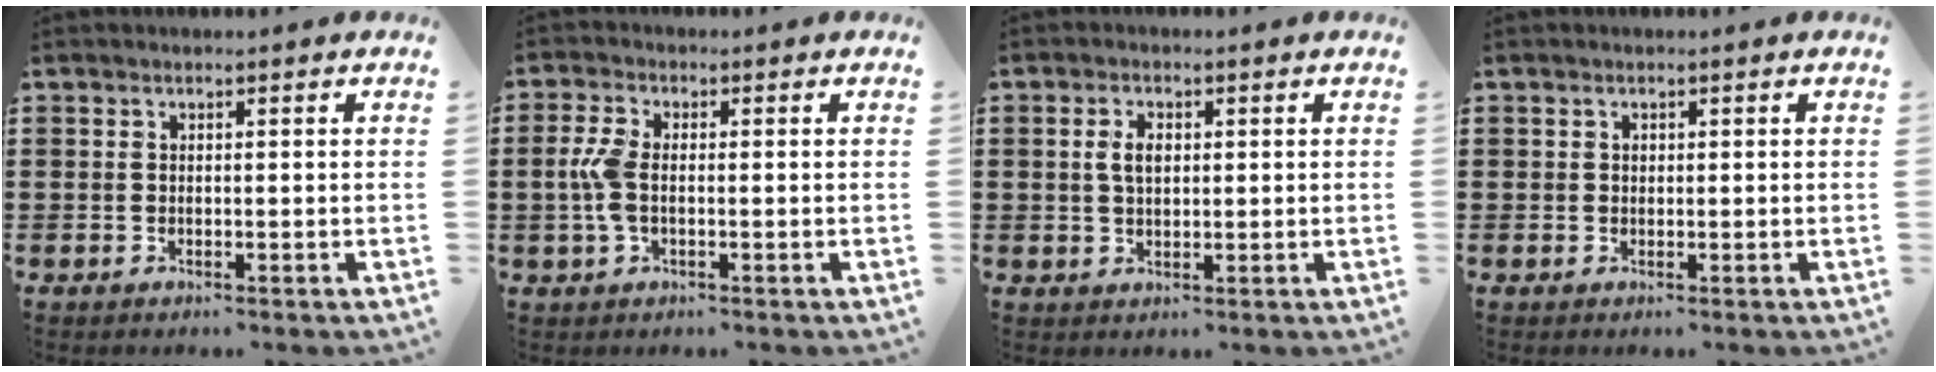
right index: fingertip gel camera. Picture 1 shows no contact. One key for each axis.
{"total": 4.6, "fx": -0.5, "fy": 2.2, "fz": 4.0, "tx": -0.110, "ty": -0.010, "tz": -0.019}
{"total": 3.3, "fx": 0.5, "fy": 1.7, "fz": 2.8, "tx": -0.057, "ty": 0.008, "tz": 0.007}
{"total": 0.6, "fx": 0.1, "fy": 0.5, "fz": 0.2, "tx": -0.005, "ty": 0.004, "tz": 0.003}